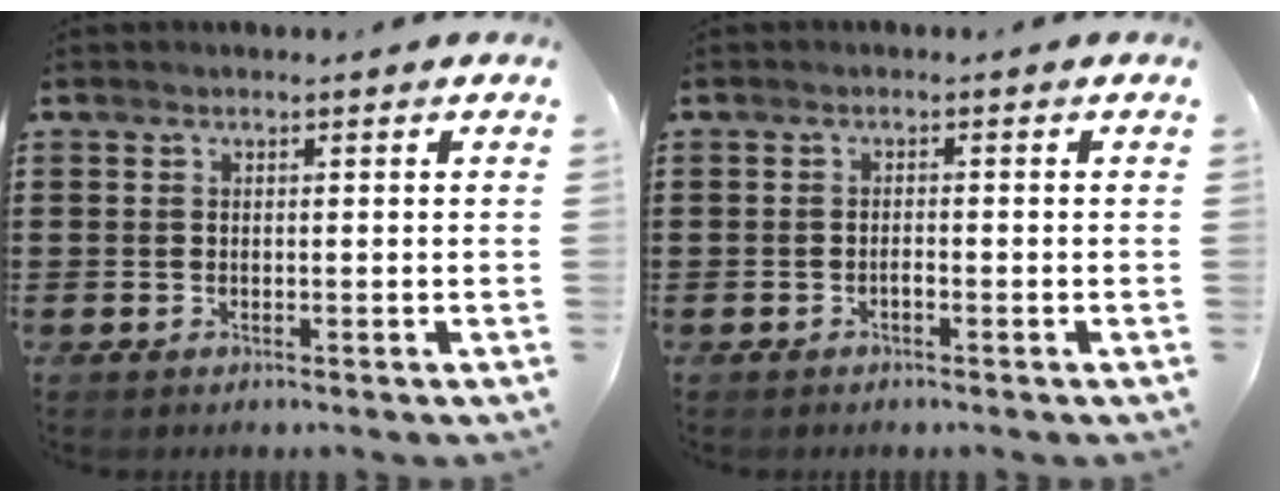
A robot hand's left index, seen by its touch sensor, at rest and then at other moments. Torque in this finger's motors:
{"motor_torque": [-0.02, 0.03, 0.04, 0.00]}